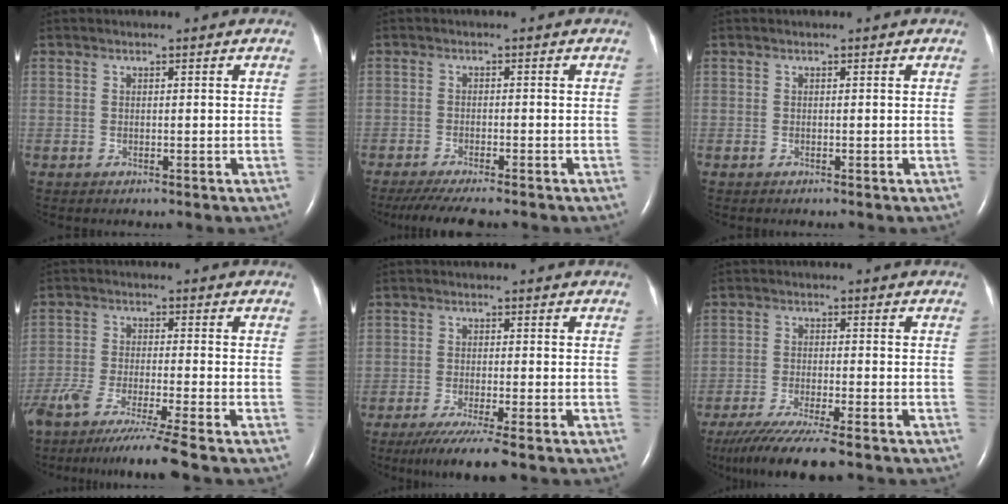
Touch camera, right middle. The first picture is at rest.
{"total": 9.0, "force": [-7.7, 1.0, 4.7], "torque": [-0.068, -0.018, -0.118]}
{"total": 0.0}
{"total": 13.3, "force": [-10.8, -1.7, 7.5], "torque": [-0.122, -0.053, -0.178]}
{"total": 7.0, "force": [-5.1, -0.3, 4.7], "torque": [-0.077, -0.019, -0.084]}
{"total": 11.0, "force": [-8.8, 0.2, 6.6], "torque": [-0.107, -0.030, -0.142]}